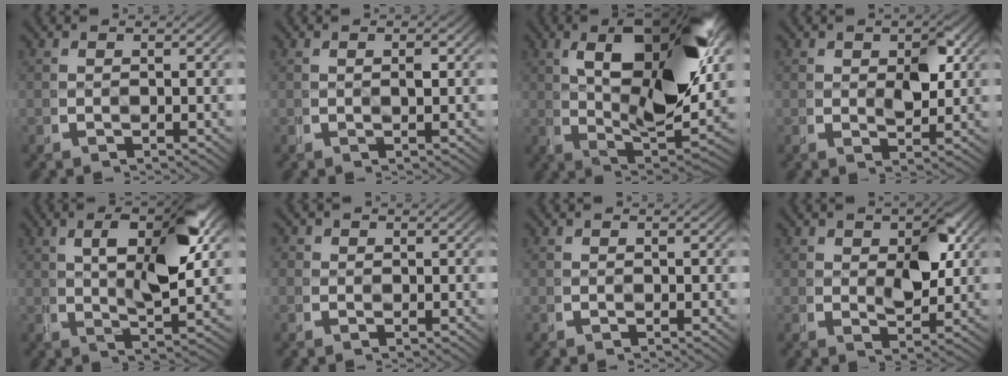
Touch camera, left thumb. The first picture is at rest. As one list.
[{"total": 1.1, "force": [0.3, 0.0, 1.0], "torque": [-0.020, 0.002, 0.006]}, {"total": 16.5, "force": [2.3, 7.0, 14.8], "torque": [-0.233, -0.016, 0.049]}, {"total": 3.1, "force": [1.0, 1.8, 2.4], "torque": [-0.043, -0.018, 0.028]}, {"total": 8.3, "force": [1.7, 2.4, 7.7], "torque": [-0.122, -0.003, 0.034]}, {"total": 1.4, "force": [0.2, 1.3, 0.3], "torque": [-0.009, -0.008, 0.001]}, {"total": 0.0}, {"total": 4.4, "force": [1.1, 2.4, 3.5], "torque": [-0.057, -0.021, 0.032]}]